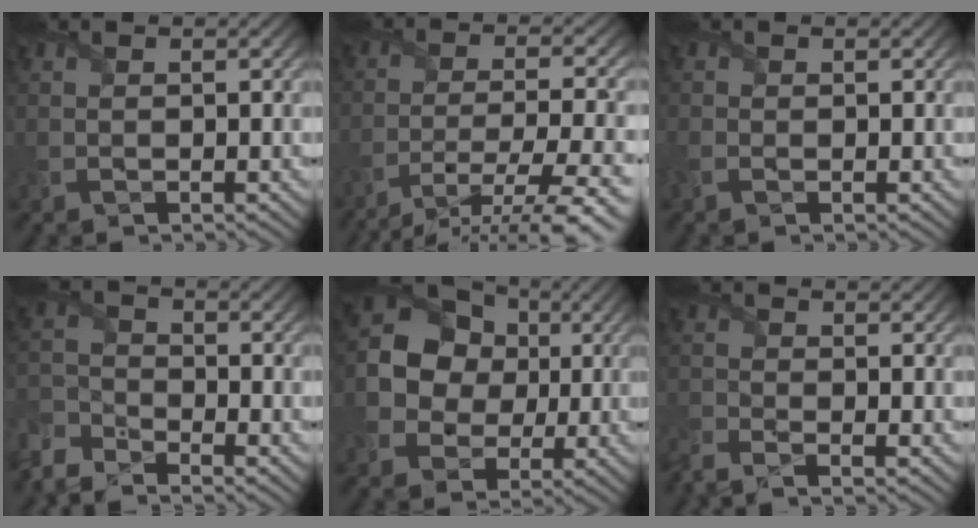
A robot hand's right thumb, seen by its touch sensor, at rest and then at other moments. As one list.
[{"total": 11.9, "force": [-9.1, 1.9, 7.5], "torque": [-0.133, -0.011, -0.137]}, {"total": 1.6, "force": [-0.5, 1.2, 1.0], "torque": [-0.029, -0.003, -0.012]}, {"total": 6.0, "force": [-5.3, 2.1, 1.9], "torque": [-0.054, -0.015, -0.124]}, {"total": 12.2, "force": [0.8, 10.5, 6.1], "torque": [-0.150, 0.010, 0.001]}, {"total": 3.3, "force": [-2.8, 0.6, 1.7], "torque": [-0.048, -0.012, -0.069]}]